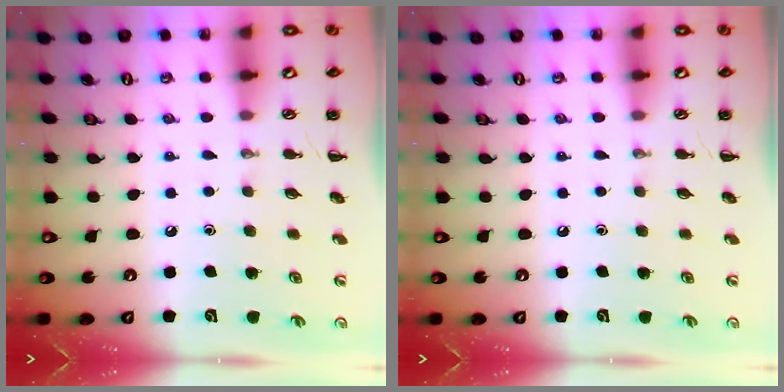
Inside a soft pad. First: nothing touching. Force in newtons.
{"total": 0.0}